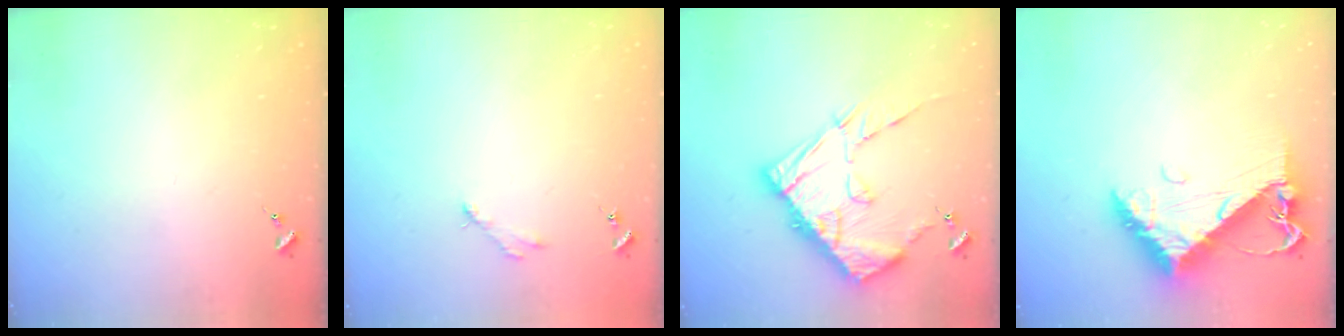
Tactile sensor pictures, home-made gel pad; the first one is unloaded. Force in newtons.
{"total": 2.5, "press": 2.5, "slide": 0.3}
{"total": 18.0, "press": 17.9, "slide": 1.9}
{"total": 11.4, "press": 11.3, "slide": 1.4}